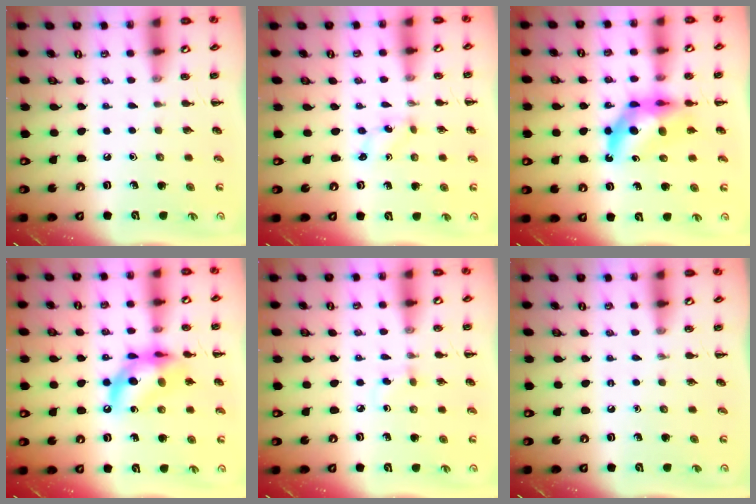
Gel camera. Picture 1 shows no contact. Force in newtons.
{"total": 0.0}
{"total": 10.2, "press": 9.7, "slide": 3.1}
{"total": 13.0, "press": 12.5, "slide": 3.3}
{"total": 2.6, "press": 2.4, "slide": 1.2}
{"total": 0.0}